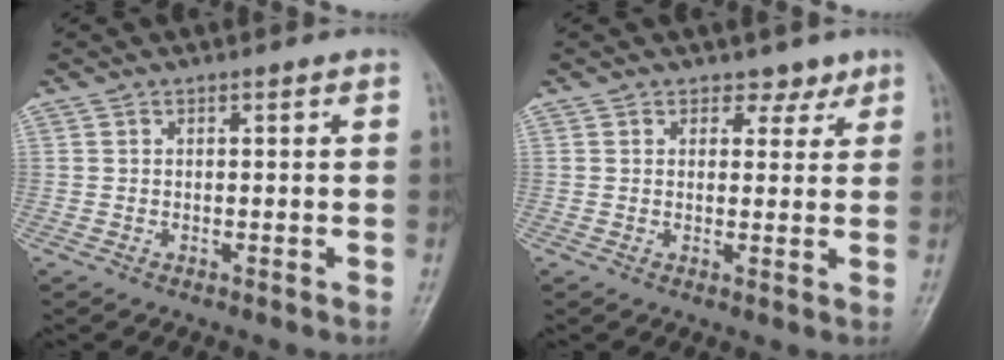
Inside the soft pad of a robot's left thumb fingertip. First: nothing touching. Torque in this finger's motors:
{"motor_torque": [0.03, 0.01, -0.14, -0.13, 0.02]}